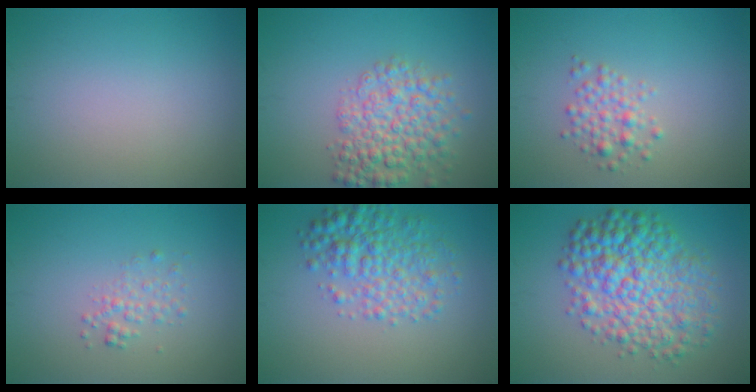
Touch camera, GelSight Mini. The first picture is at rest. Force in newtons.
{"total": 5.5, "press": 5.5, "slide": 0.2}
{"total": 2.1, "press": 2.1, "slide": 0.2}
{"total": 1.4, "press": 1.4, "slide": 0.1}
{"total": 4.7, "press": 4.7, "slide": 0.1}
{"total": 8.4, "press": 8.4, "slide": 0.1}